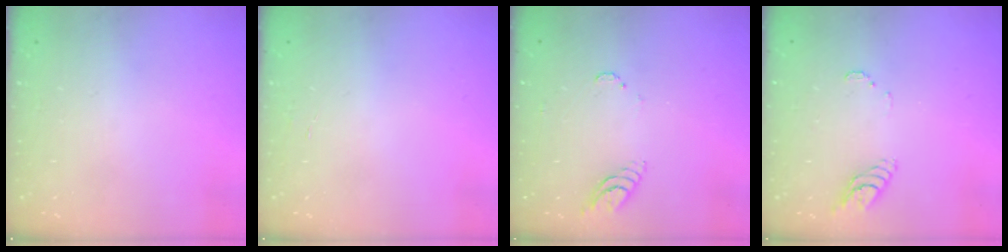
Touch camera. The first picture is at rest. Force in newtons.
{"total": 1.3, "press": 1.3, "slide": 0.1}
{"total": 5.7, "press": 5.7, "slide": 0.4}
{"total": 6.7, "press": 6.7, "slide": 0.6}